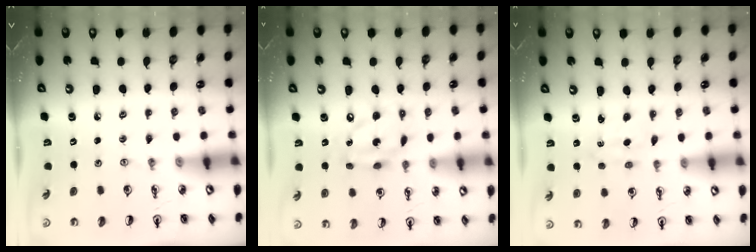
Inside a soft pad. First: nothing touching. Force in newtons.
{"total": 10.7, "press": 10.7, "slide": 0.5}
{"total": 1.7, "press": 1.7, "slide": 0.3}